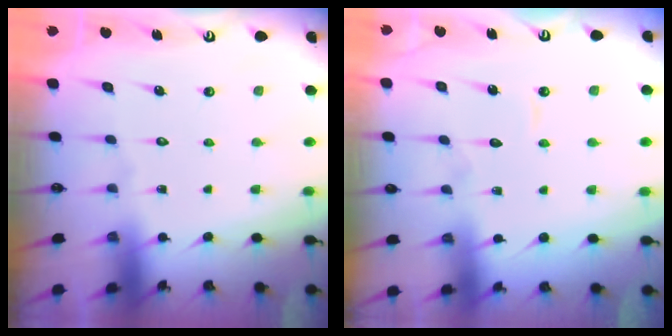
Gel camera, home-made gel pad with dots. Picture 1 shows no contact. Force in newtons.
{"total": 3.2, "press": 3.2, "slide": 0.1}